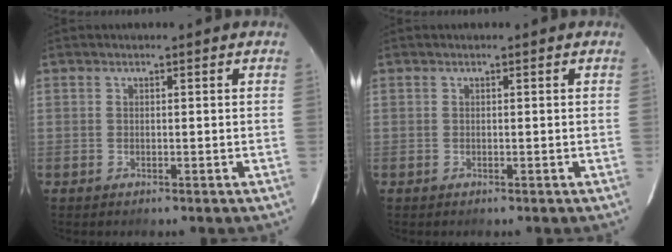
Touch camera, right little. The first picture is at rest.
{"total": 0.0}